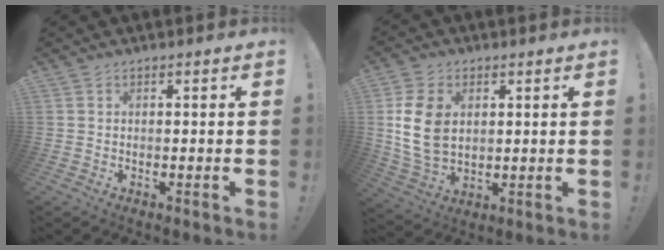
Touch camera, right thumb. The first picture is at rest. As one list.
[{"total": 13.1, "force": [2.6, 9.2, 9.0], "torque": [-0.181, -0.005, 0.049]}]